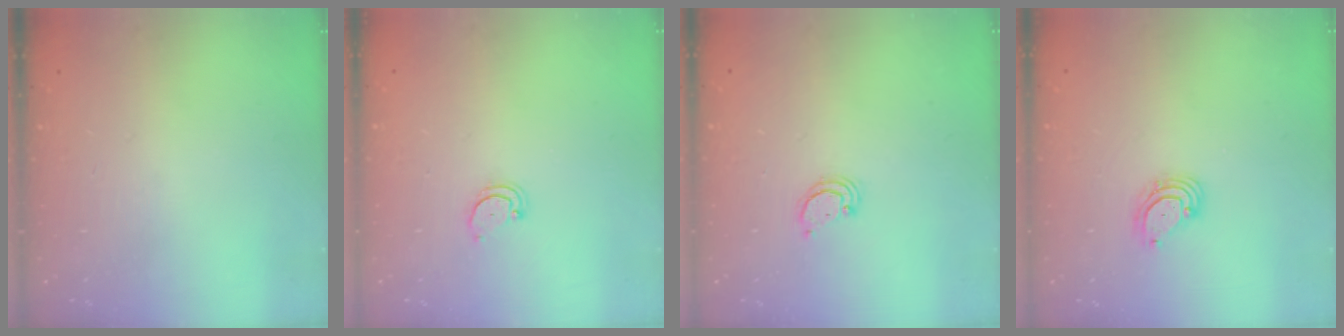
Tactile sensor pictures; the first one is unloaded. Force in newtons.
{"total": 2.7, "press": 2.7, "slide": 0.3}
{"total": 2.4, "press": 2.4, "slide": 0.2}
{"total": 3.4, "press": 3.4, "slide": 0.3}